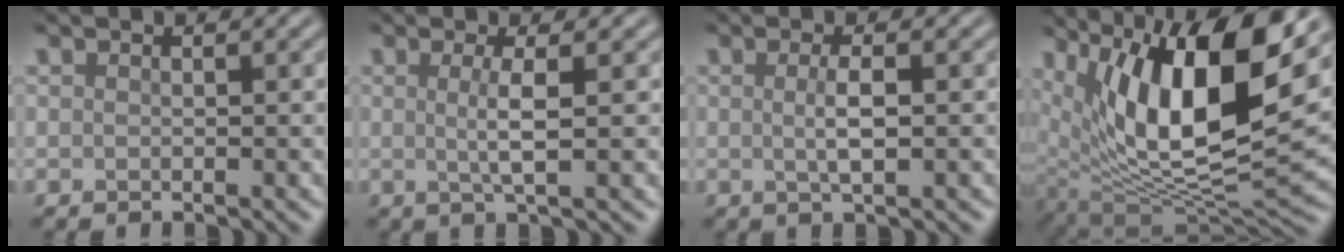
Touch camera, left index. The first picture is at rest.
{"total": 2.8, "force": [0.1, 0.5, 2.7], "torque": [-0.053, -0.006, -0.002]}
{"total": 2.4, "force": [-0.1, 0.5, 2.3], "torque": [-0.046, -0.001, -0.003]}
{"total": 14.8, "force": [5.1, 5.8, 12.7], "torque": [-0.204, -0.014, 0.087]}